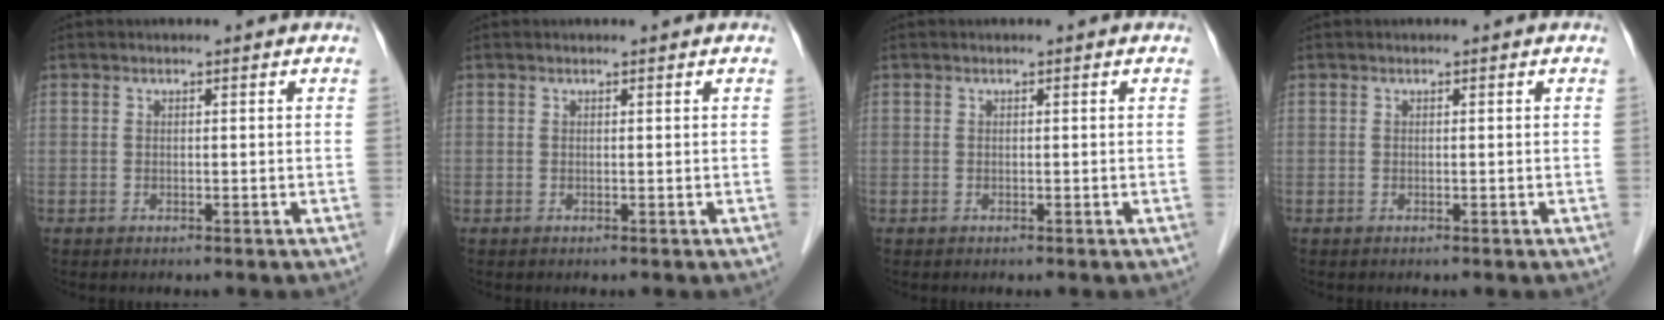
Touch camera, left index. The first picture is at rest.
{"total": 0.0}
{"total": 0.0}
{"total": 0.0}